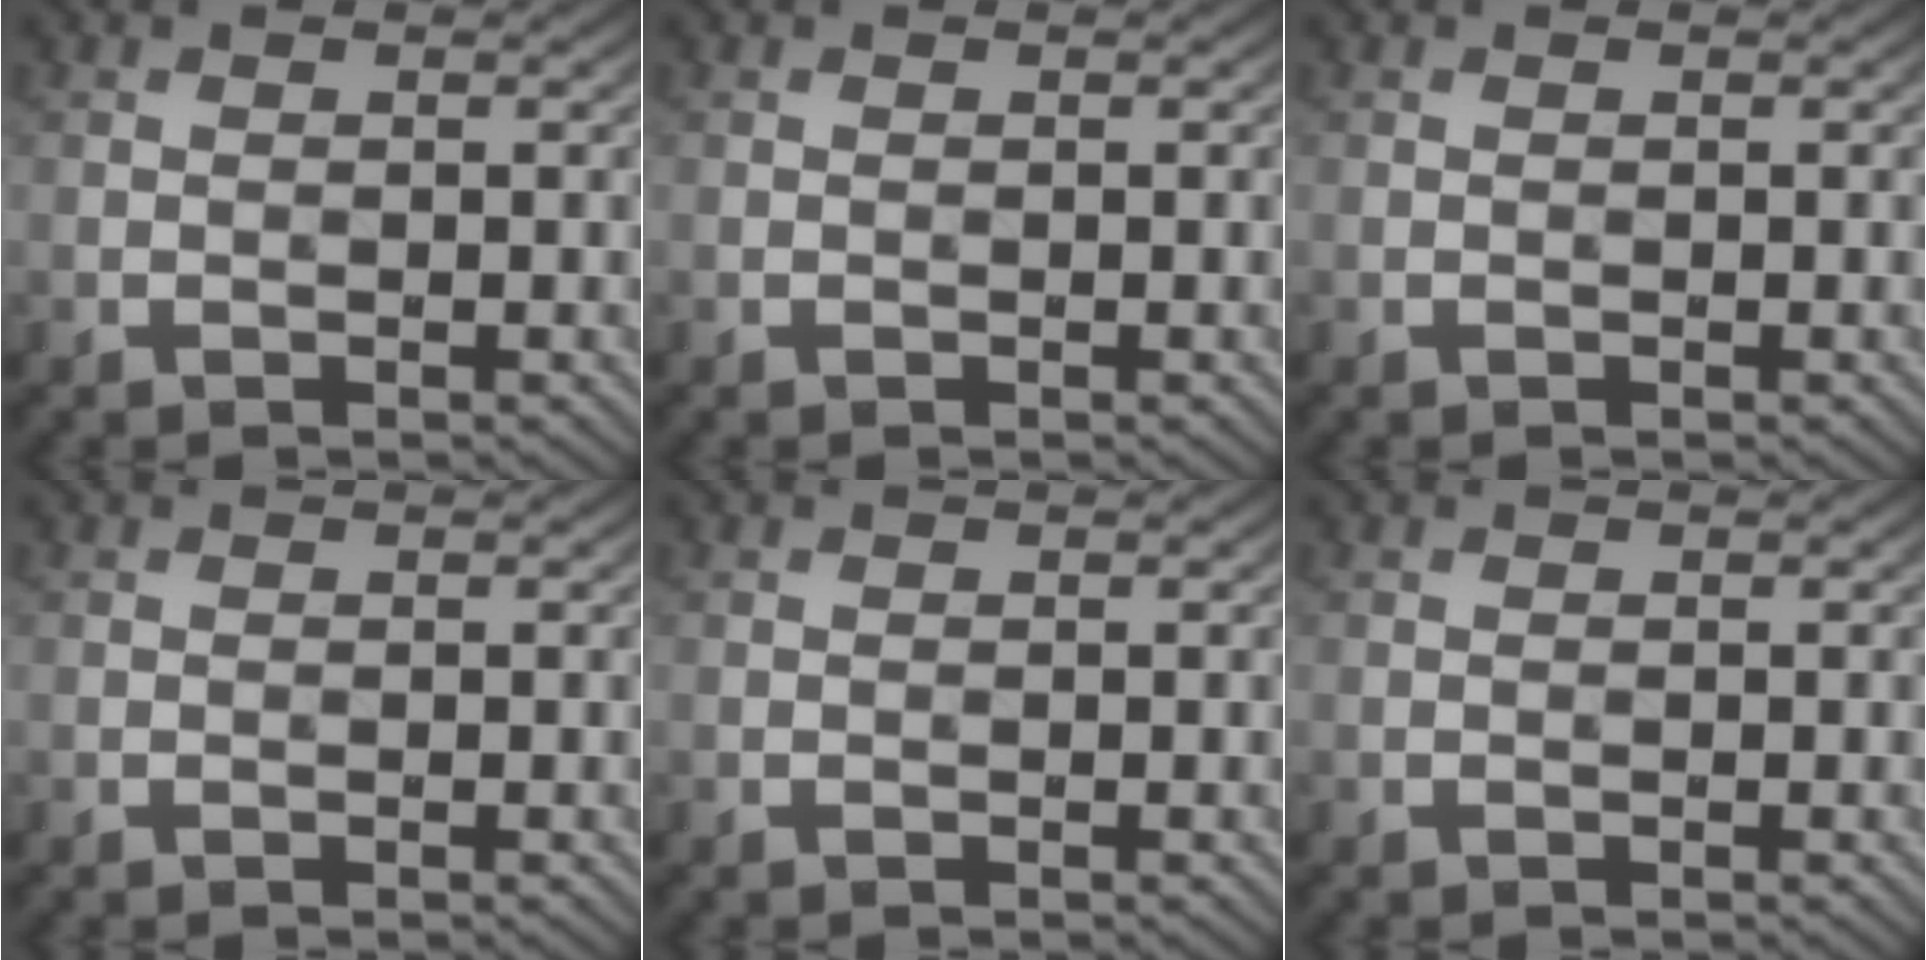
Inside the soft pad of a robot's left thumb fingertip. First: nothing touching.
{"total": 0.0}
{"total": 0.0}
{"total": 0.0}
{"total": 0.0}
{"total": 0.0}